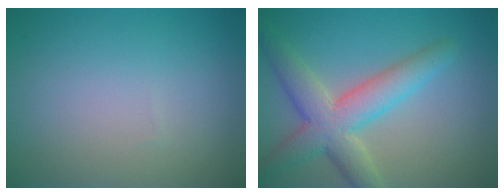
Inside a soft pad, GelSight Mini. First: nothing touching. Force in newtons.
{"total": 6.1, "press": 6.1, "slide": 0.4}